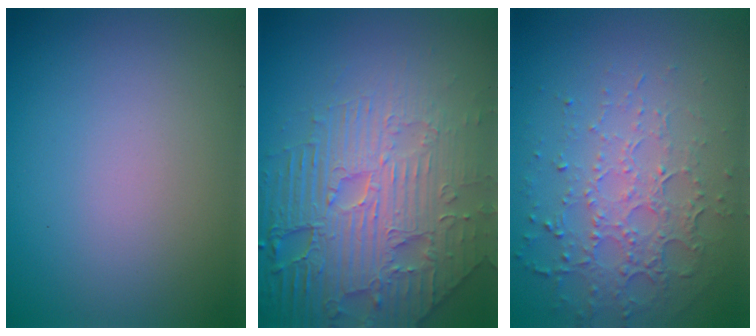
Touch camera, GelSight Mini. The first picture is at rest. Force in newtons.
{"total": 7.9, "press": 6.1, "slide": 5.0}
{"total": 4.9, "press": 3.3, "slide": 3.6}